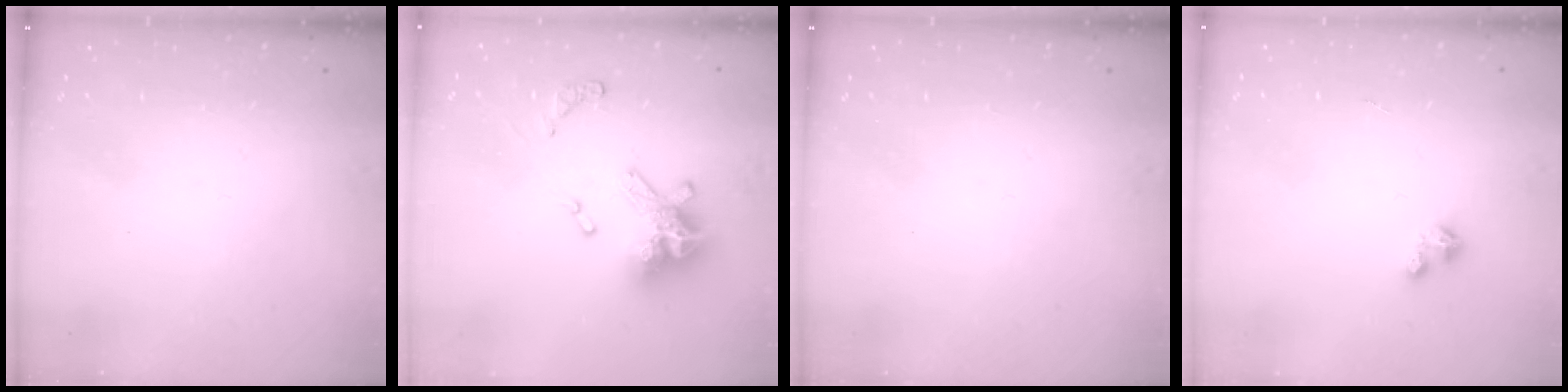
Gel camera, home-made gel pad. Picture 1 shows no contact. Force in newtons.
{"total": 14.9, "press": 14.8, "slide": 1.7}
{"total": 0.0}
{"total": 2.1, "press": 2.0, "slide": 0.5}